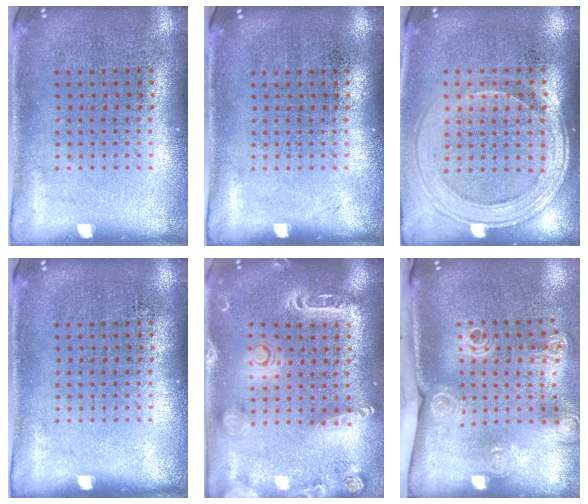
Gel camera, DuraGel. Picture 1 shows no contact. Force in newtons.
{"total": 0.0}
{"total": 1.6, "press": 1.4, "slide": 0.7}
{"total": 0.0}
{"total": 2.1, "press": 1.9, "slide": 0.8}
{"total": 2.0, "press": 1.5, "slide": 1.4}